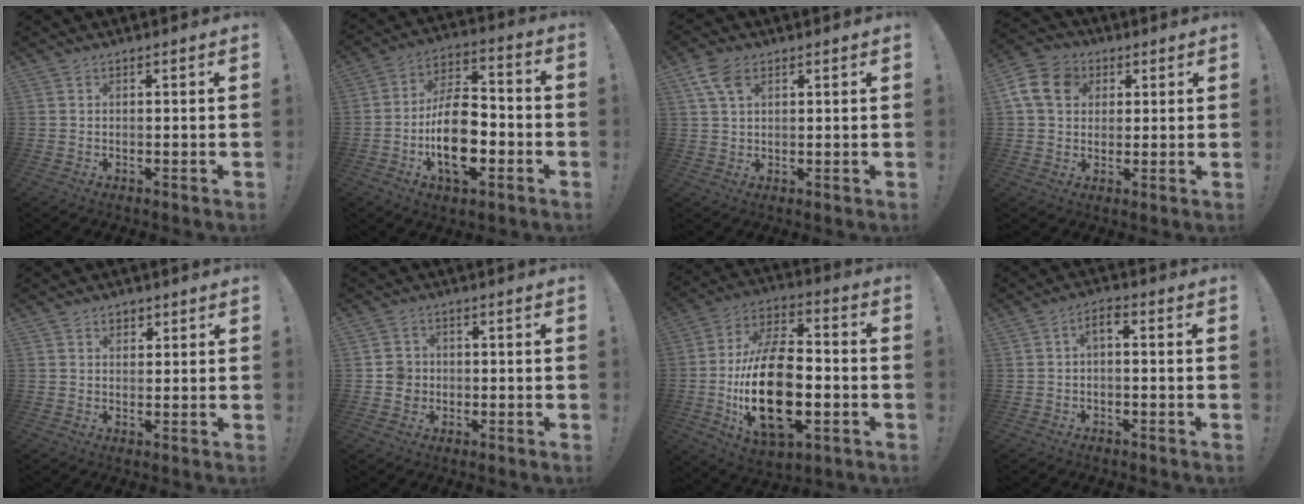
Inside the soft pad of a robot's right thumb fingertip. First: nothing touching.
{"total": 17.9, "force": [-5.4, 9.8, 14.0], "torque": [-0.260, 0.028, -0.088]}
{"total": 6.2, "force": [2.9, 3.6, 4.1], "torque": [-0.079, -0.002, 0.059]}
{"total": 12.5, "force": [3.4, 10.1, 6.6], "torque": [-0.117, 0.001, 0.070]}
{"total": 2.7, "force": [1.6, 1.9, 1.1], "torque": [-0.010, -0.003, 0.026]}
{"total": 4.9, "force": [-0.5, 4.6, 1.3], "torque": [-0.010, 0.007, -0.009]}
{"total": 25.8, "force": [-5.0, 14.1, 21.0], "torque": [-0.414, 0.020, -0.077]}
{"total": 3.4, "force": [-0.6, 1.3, 3.1], "torque": [-0.060, 0.009, -0.010]}